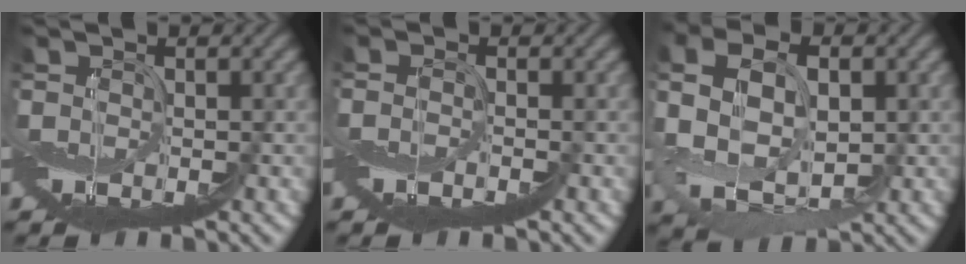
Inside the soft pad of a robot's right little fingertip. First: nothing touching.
{"total": 2.7, "force": [-2.0, -1.6, -1.0], "torque": [-0.001, 0.008, -0.039]}
{"total": 3.6, "force": [0.9, 2.4, 2.5], "torque": [-0.085, 0.016, 0.017]}